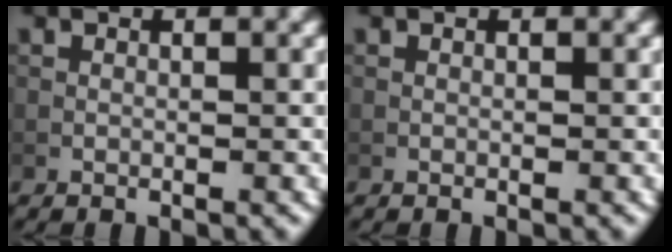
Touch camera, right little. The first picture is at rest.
{"total": 0.0}